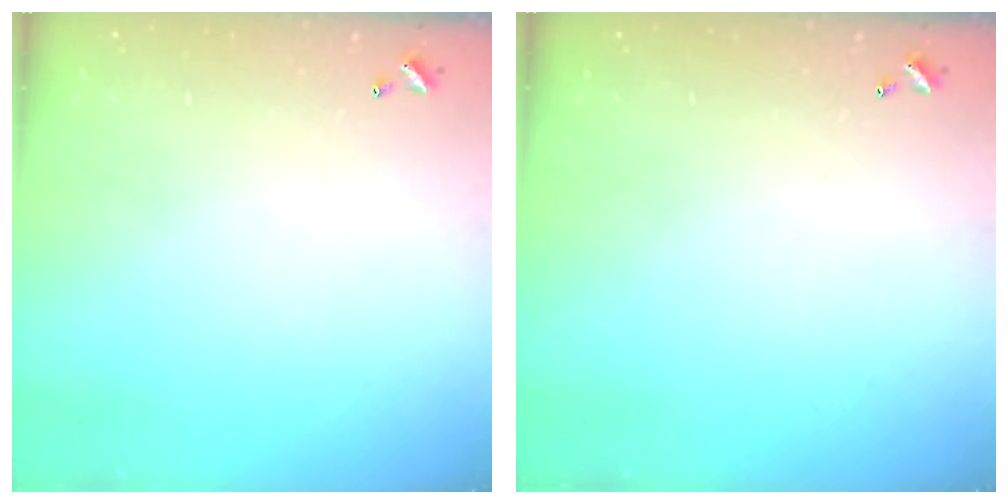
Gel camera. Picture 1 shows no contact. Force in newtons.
{"total": 0.0}